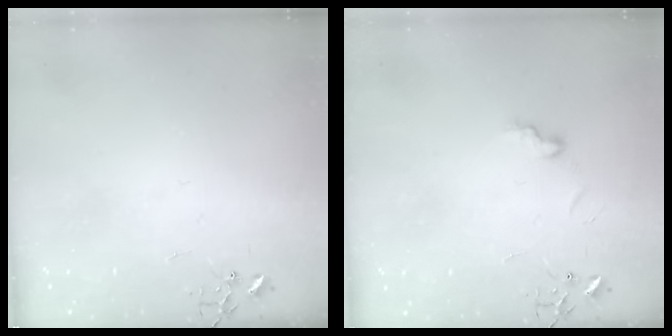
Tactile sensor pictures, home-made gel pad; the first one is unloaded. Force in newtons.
{"total": 6.9, "press": 6.9, "slide": 0.7}